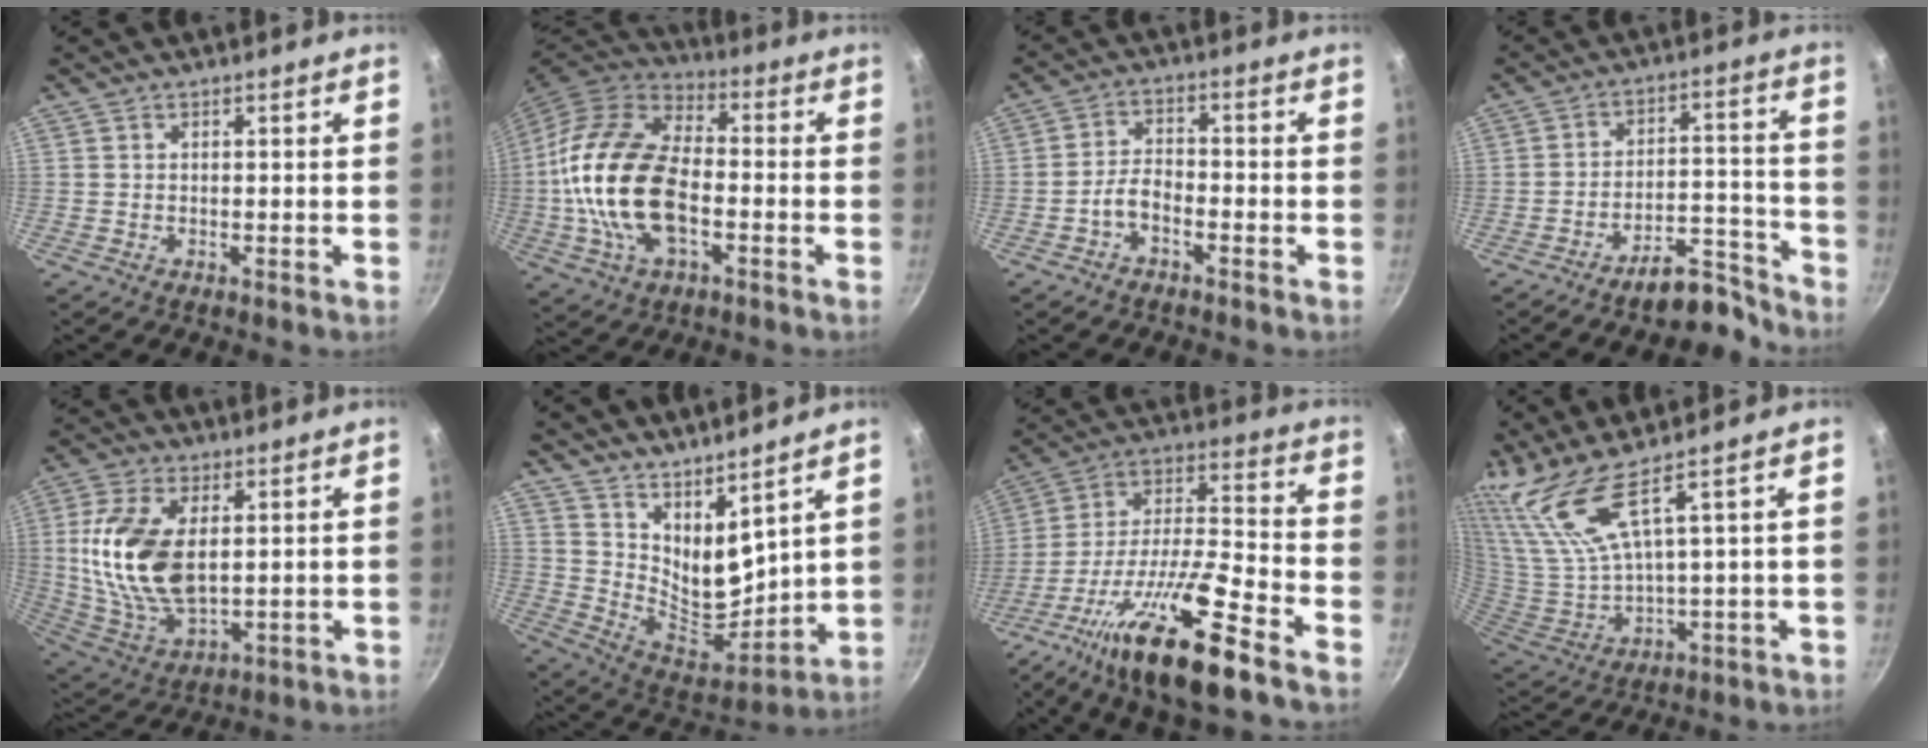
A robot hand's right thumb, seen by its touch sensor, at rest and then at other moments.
{"total": 21.6, "force": [-3.1, 12.5, 17.3], "torque": [-0.329, 0.031, -0.065]}
{"total": 4.3, "force": [-2.6, 2.1, 2.7], "torque": [-0.050, 0.033, -0.054]}
{"total": 9.6, "force": [-8.2, 3.2, 3.8], "torque": [-0.017, 0.100, -0.120]}
{"total": 17.1, "force": [2.6, 9.6, 13.9], "torque": [-0.262, -0.013, 0.059]}
{"total": 13.3, "force": [8.9, 5.0, 8.5], "torque": [-0.117, -0.103, 0.163]}
{"total": 20.5, "force": [-12.6, 3.9, 15.7], "torque": [-0.270, 0.070, -0.233]}
{"total": 10.6, "force": [7.5, 0.5, 7.4], "torque": [-0.158, -0.057, 0.174]}